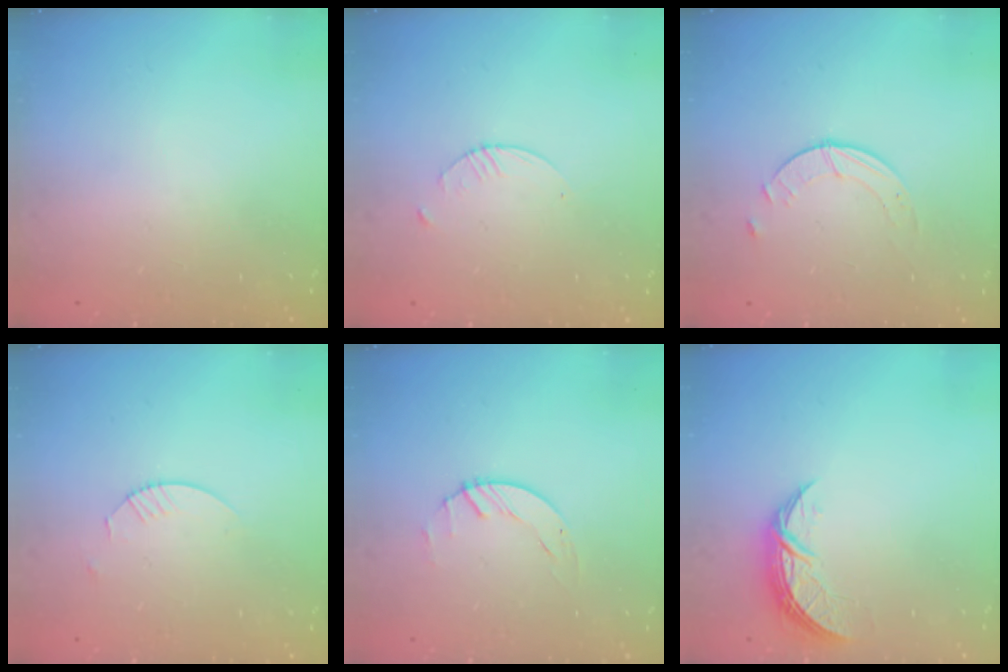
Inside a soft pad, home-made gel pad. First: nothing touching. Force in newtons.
{"total": 1.5, "press": 1.5, "slide": 0.2}
{"total": 2.5, "press": 2.5, "slide": 0.3}
{"total": 1.8, "press": 1.8, "slide": 0.2}
{"total": 0.8, "press": 0.8, "slide": 0.2}
{"total": 7.3, "press": 7.3, "slide": 0.5}